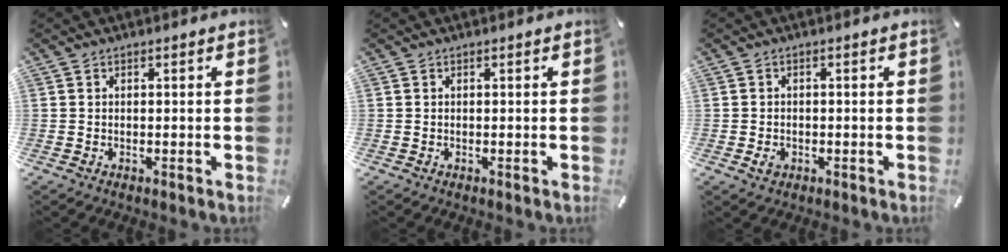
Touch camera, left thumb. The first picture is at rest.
{"total": 0.0}
{"total": 2.0, "force": [-0.7, 1.6, 1.0], "torque": [-0.016, 0.004, -0.013]}